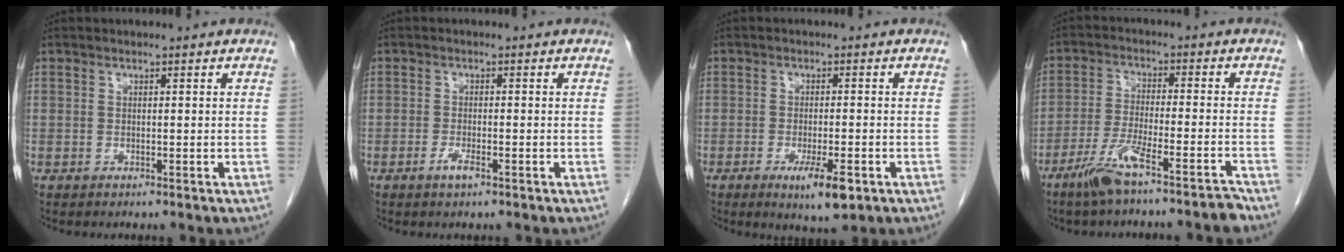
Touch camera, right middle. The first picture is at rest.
{"total": 1.1, "force": [-0.7, 0.2, 0.9], "torque": [-0.021, -0.002, -0.015]}
{"total": 5.1, "force": [-2.4, 1.0, 4.4], "torque": [-0.073, -0.010, -0.032]}
{"total": 8.9, "force": [-6.9, 0.0, 5.6], "torque": [-0.102, -0.010, -0.123]}